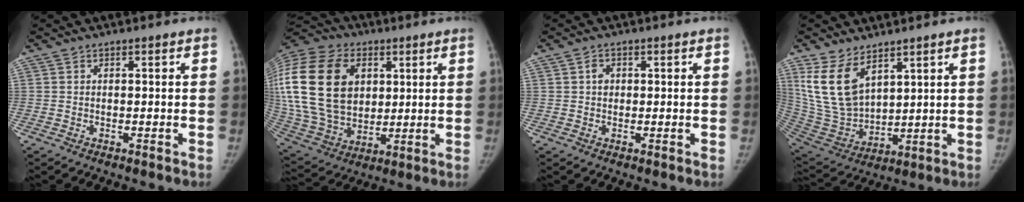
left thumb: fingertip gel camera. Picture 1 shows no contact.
{"total": 32.8, "force": [7.8, 23.2, 21.8], "torque": [-0.498, 0.037, 0.162]}
{"total": 2.0, "force": [0.5, 1.7, 0.9], "torque": [-0.004, 0.001, 0.005]}
{"total": 14.2, "force": [7.6, 8.2, 8.8], "torque": [-0.155, -0.037, 0.178]}